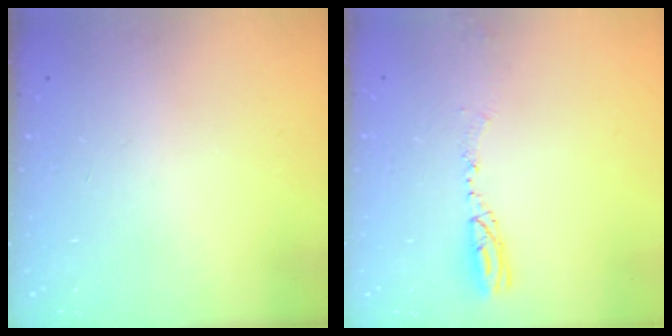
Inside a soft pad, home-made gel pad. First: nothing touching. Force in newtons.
{"total": 5.0, "press": 4.9, "slide": 0.9}